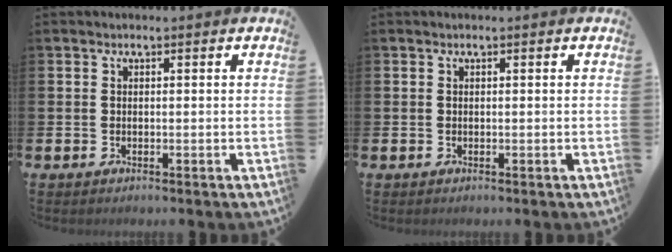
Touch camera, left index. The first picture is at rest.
{"total": 0.0}